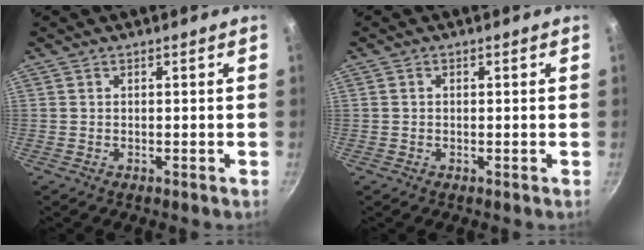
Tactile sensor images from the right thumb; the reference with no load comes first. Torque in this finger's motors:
{"motor_torque": [-0.42, 0.24, -0.11, -0.11, 0.05]}